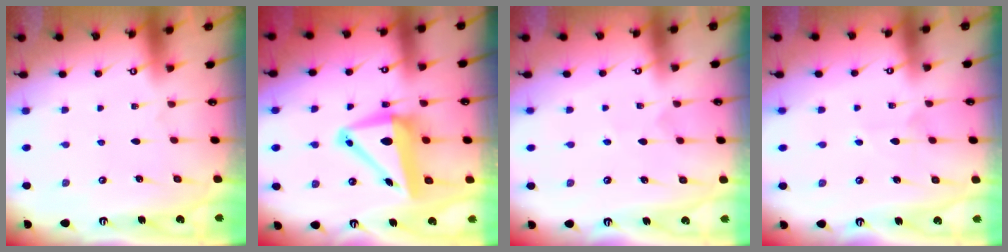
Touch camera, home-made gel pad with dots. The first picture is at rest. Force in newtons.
{"total": 10.9, "press": 10.6, "slide": 2.4}
{"total": 2.8, "press": 2.6, "slide": 1.0}
{"total": 4.2, "press": 4.2, "slide": 0.4}